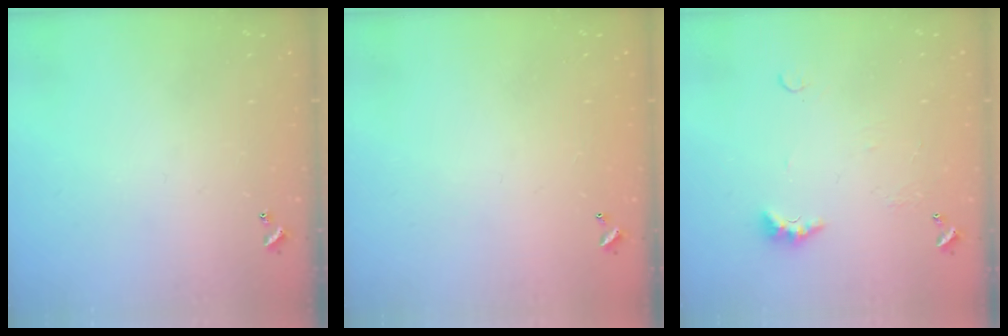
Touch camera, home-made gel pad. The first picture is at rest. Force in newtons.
{"total": 2.9, "press": 2.9, "slide": 0.1}
{"total": 3.9, "press": 3.8, "slide": 0.8}